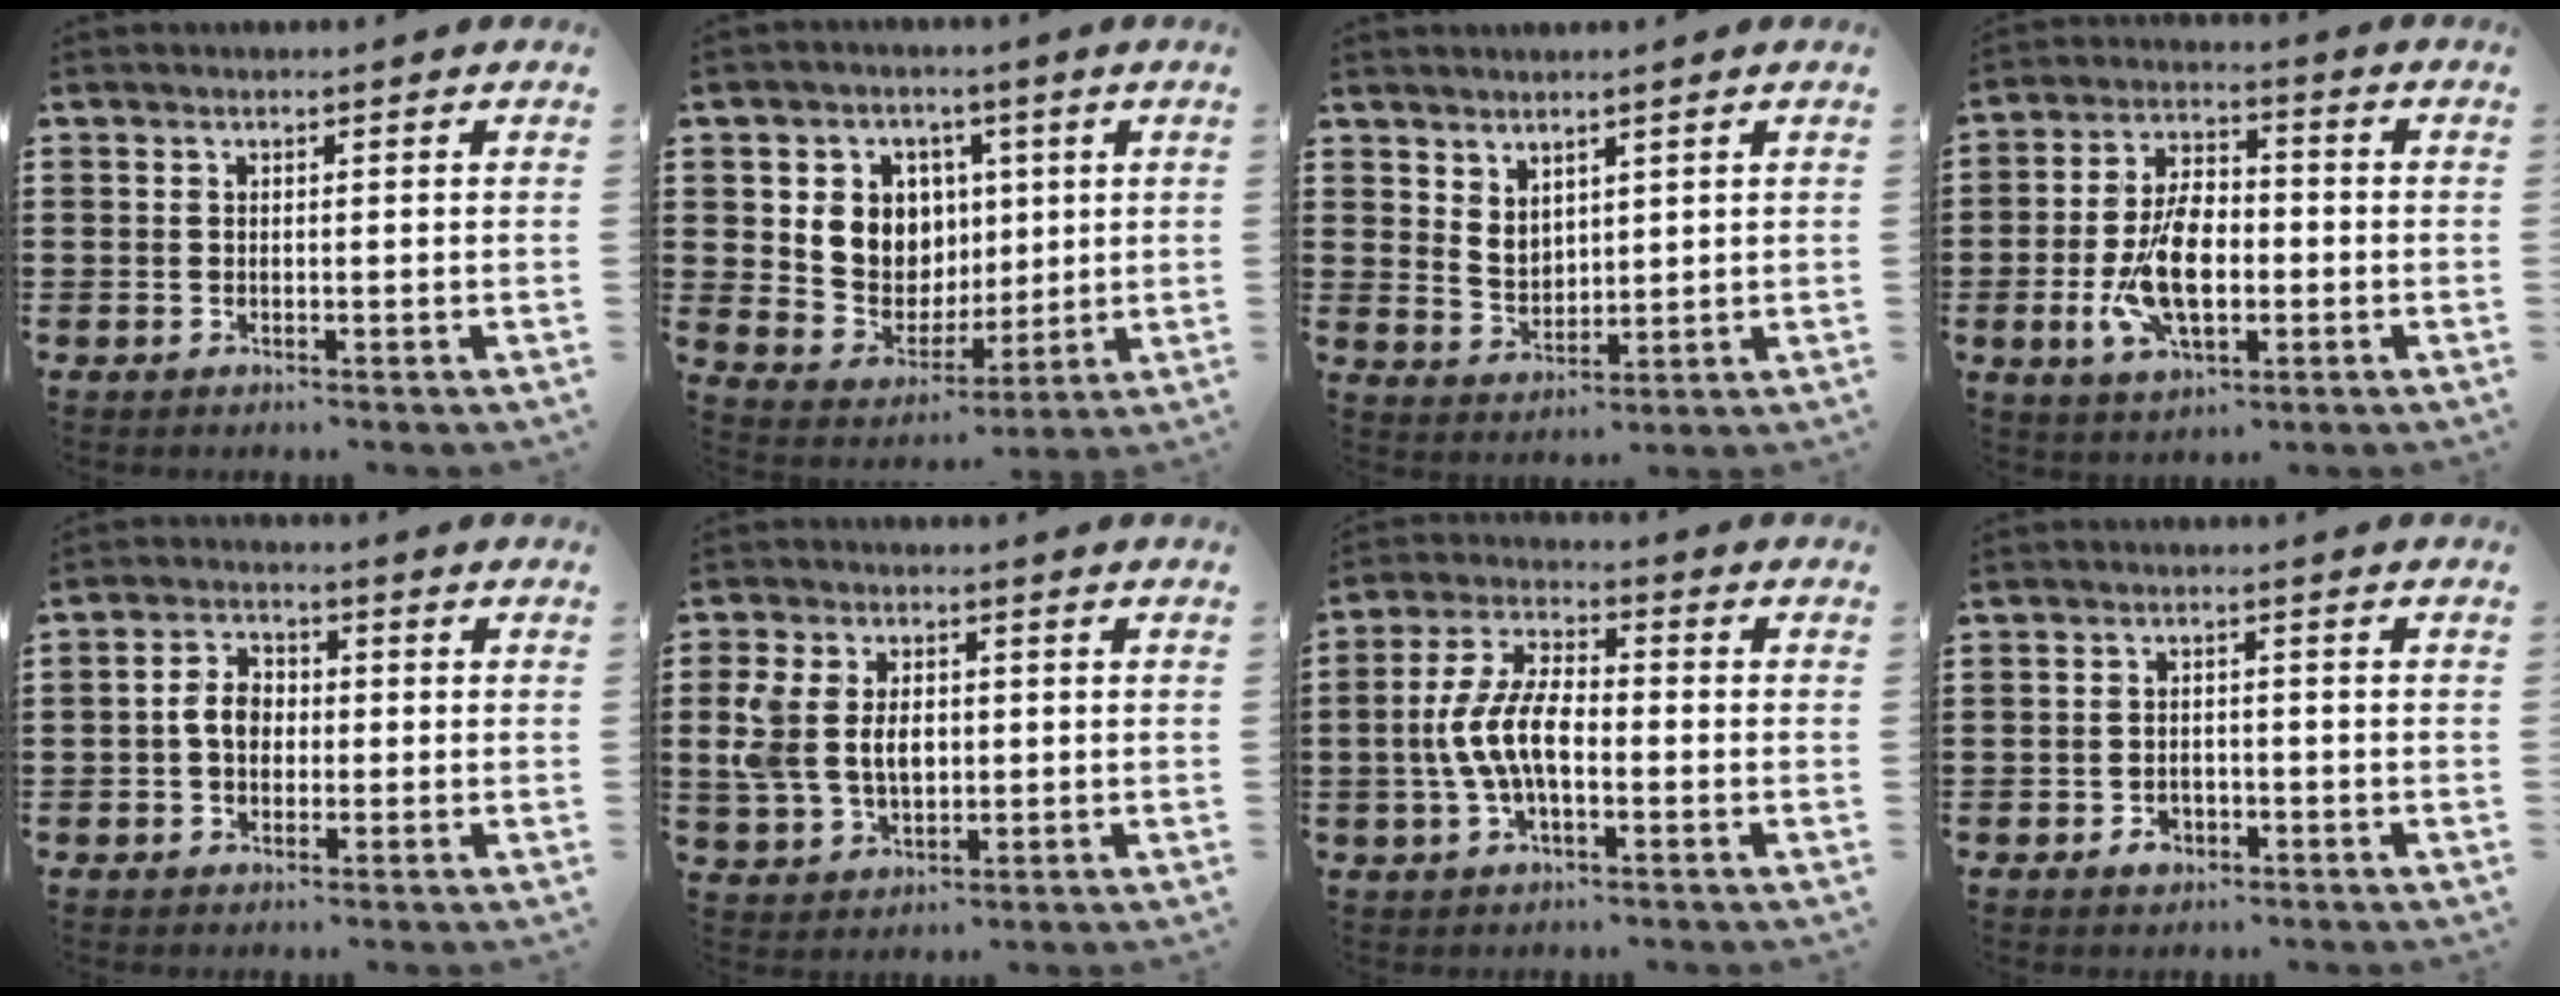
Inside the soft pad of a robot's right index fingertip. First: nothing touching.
{"total": 8.3, "force": [2.1, 7.8, 1.9], "torque": [-0.069, -0.014, 0.042]}
{"total": 3.6, "force": [2.8, 2.1, 0.7], "torque": [-0.024, 0.001, 0.054]}
{"total": 10.7, "force": [-2.0, 5.8, 8.8], "torque": [-0.191, 0.004, -0.037]}
{"total": 4.4, "force": [-0.5, 3.1, 3.0], "torque": [-0.069, 0.009, -0.013]}
{"total": 6.5, "force": [0.6, 4.7, 4.5], "torque": [-0.120, 0.008, 0.004]}
{"total": 8.5, "force": [-1.6, 4.1, 7.3], "torque": [-0.174, -0.003, -0.039]}
{"total": 2.2, "force": [-1.3, 1.5, 0.9], "torque": [-0.020, 0.000, -0.026]}